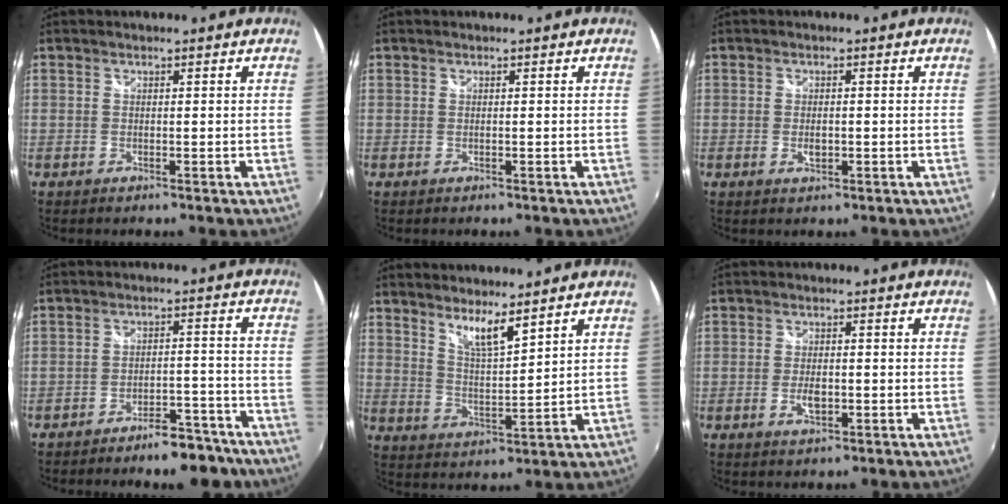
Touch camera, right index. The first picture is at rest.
{"total": 0.0}
{"total": 2.1, "force": [-0.6, 1.3, 1.5], "torque": [-0.027, -0.002, -0.009]}
{"total": 9.6, "force": [-8.0, 3.4, 4.0], "torque": [-0.066, 0.024, -0.096]}
{"total": 6.1, "force": [4.8, 0.7, 3.8], "torque": [-0.067, -0.007, 0.087]}
{"total": 3.4, "force": [-1.1, 1.8, 2.7], "torque": [-0.053, -0.004, -0.019]}